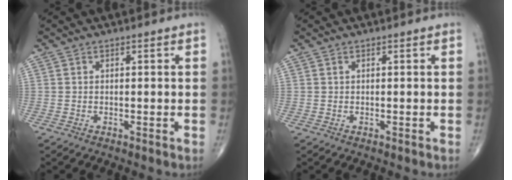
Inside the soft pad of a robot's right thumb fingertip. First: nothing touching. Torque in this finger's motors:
{"motor_torque": [0.03, -0.19, 0.07, 0.26, 0.00]}